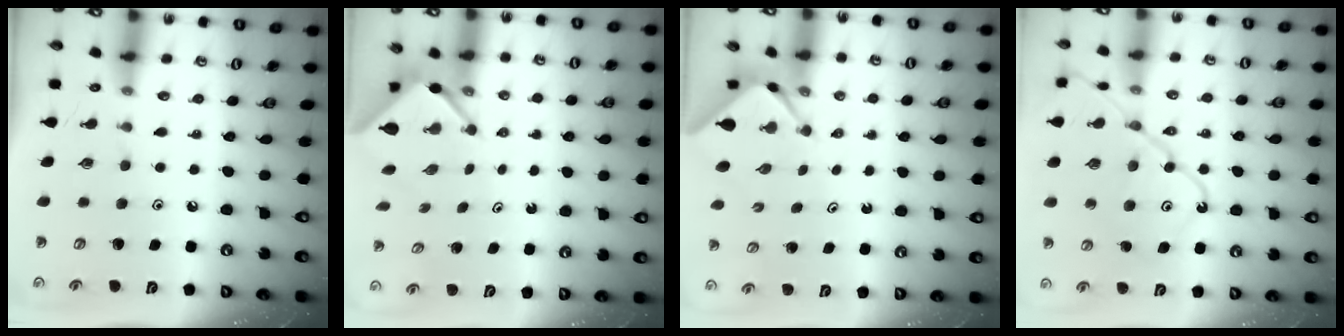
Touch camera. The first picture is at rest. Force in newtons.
{"total": 3.5, "press": 3.5, "slide": 0.1}
{"total": 2.1, "press": 2.1, "slide": 0.3}
{"total": 15.1, "press": 15.0, "slide": 1.5}